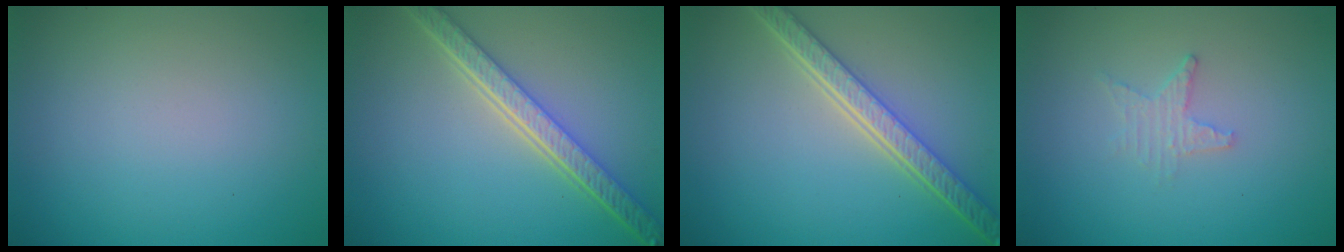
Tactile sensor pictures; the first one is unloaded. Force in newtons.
{"total": 5.6, "press": 4.2, "slide": 3.6}
{"total": 5.3, "press": 4.1, "slide": 3.4}
{"total": 1.5, "press": 1.4, "slide": 0.3}